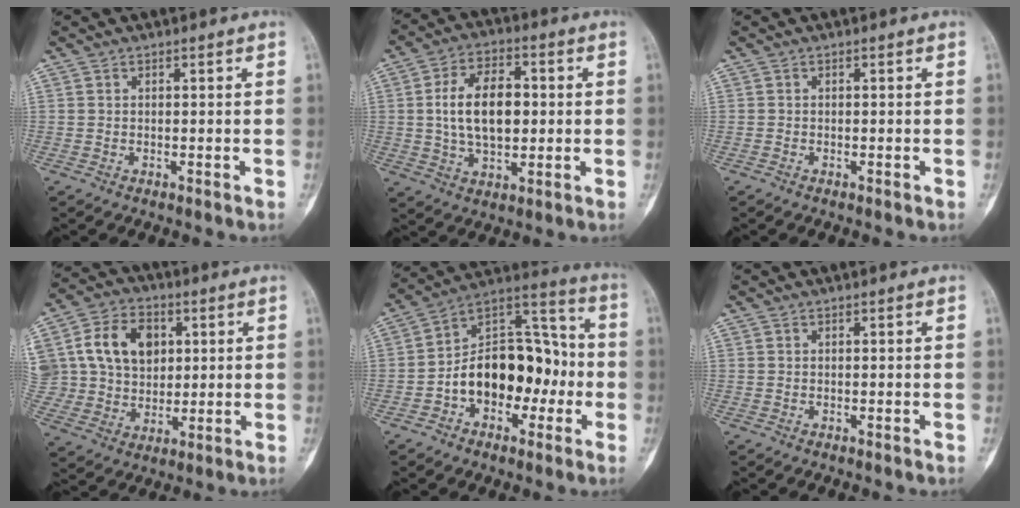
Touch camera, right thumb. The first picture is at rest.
{"total": 12.7, "force": [0.8, 7.5, 10.2], "torque": [-0.161, 0.010, 0.015]}
{"total": 0.0}
{"total": 18.2, "force": [4.8, 14.2, 10.2], "torque": [-0.180, 0.016, 0.098]}
{"total": 18.3, "force": [-3.6, 11.7, 13.6], "torque": [-0.176, 0.060, -0.060]}
{"total": 0.0}